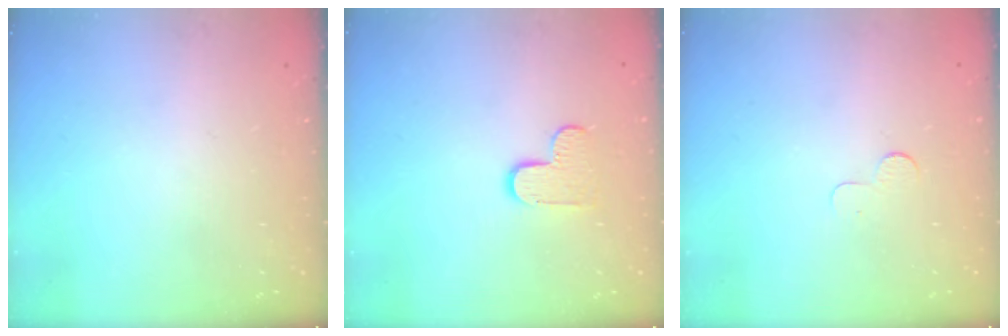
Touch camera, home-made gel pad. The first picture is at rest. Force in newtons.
{"total": 7.5, "press": 7.5, "slide": 0.4}
{"total": 2.6, "press": 2.6, "slide": 0.2}